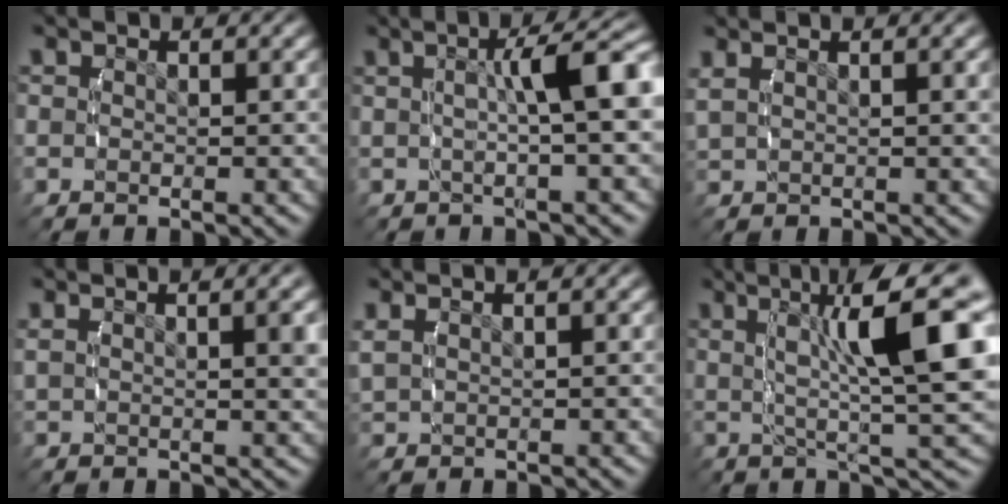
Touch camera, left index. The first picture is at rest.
{"total": 5.7, "force": [0.6, 1.5, 5.4], "torque": [-0.070, 0.026, 0.007]}
{"total": 2.8, "force": [1.7, 1.1, 1.9], "torque": [-0.028, 0.023, 0.026]}
{"total": 5.0, "force": [2.5, 1.6, 4.1], "torque": [-0.037, 0.028, 0.034]}
{"total": 2.0, "force": [1.0, 1.1, 1.3], "torque": [-0.025, 0.017, 0.019]}
{"total": 10.6, "force": [2.8, 2.5, 9.9], "torque": [-0.124, 0.028, 0.036]}